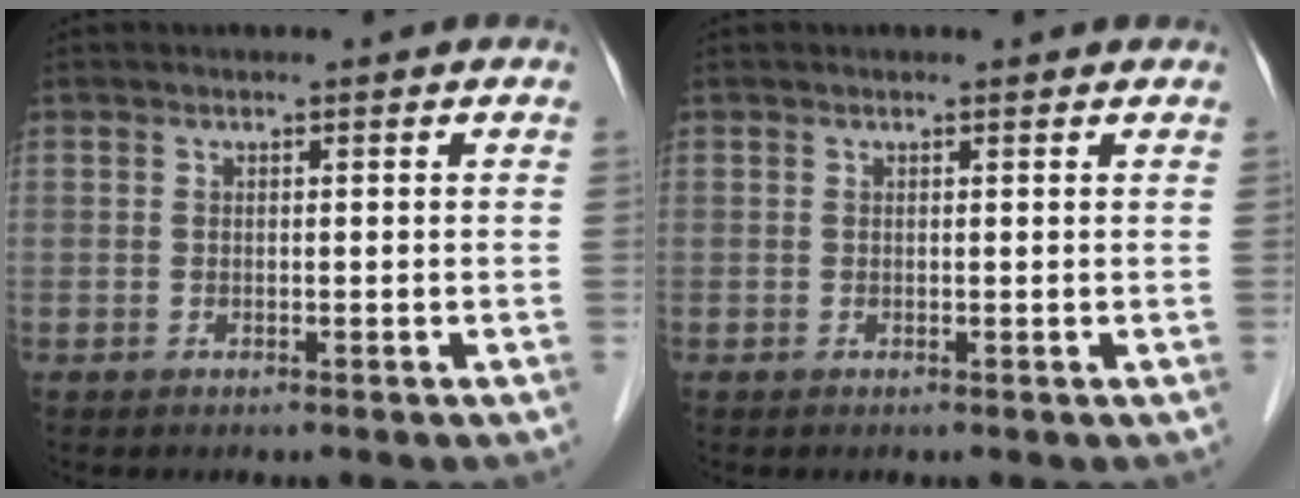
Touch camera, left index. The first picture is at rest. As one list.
[{"total": 1.3, "force": [1.2, 0.4, 0.2], "torque": [-0.015, 0.010, 0.007]}]